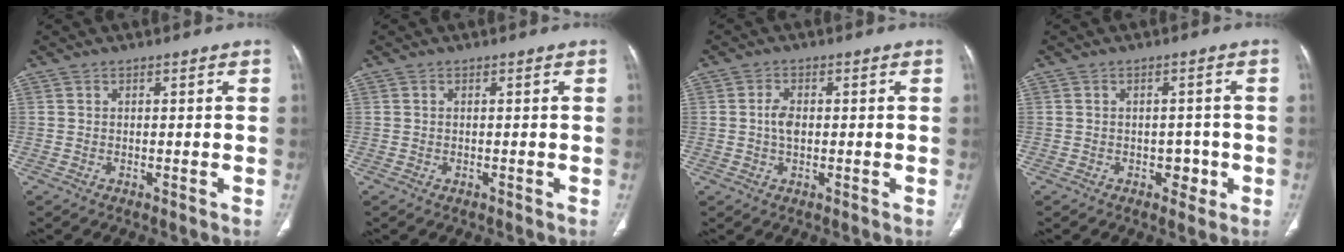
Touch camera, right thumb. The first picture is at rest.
{"total": 0.0}
{"total": 3.1, "force": [0.0, 1.9, 2.4], "torque": [-0.044, 0.005, -0.003]}
{"total": 3.2, "force": [-1.1, 2.4, 1.8], "torque": [-0.003, 0.008, -0.013]}